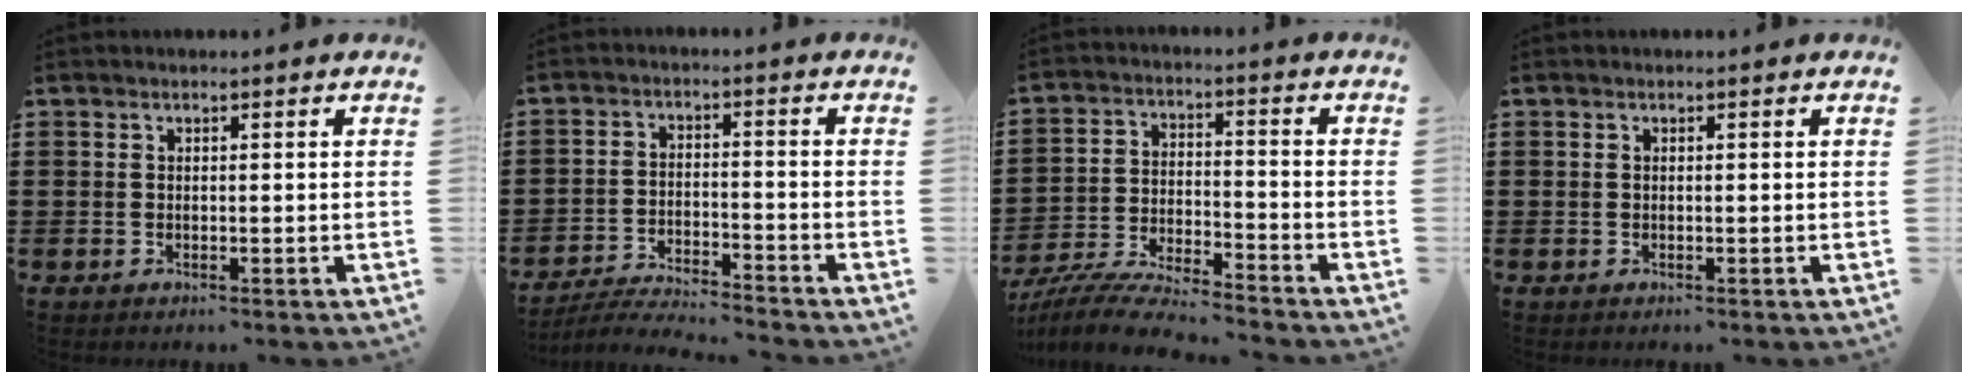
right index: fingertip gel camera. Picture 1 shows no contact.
{"total": 4.7, "force": [-4.7, -0.1, 0.8], "torque": [-0.022, -0.005, -0.097]}
{"total": 7.3, "force": [-7.0, 0.2, 2.1], "torque": [-0.052, 0.001, -0.140]}
{"total": 0.0}